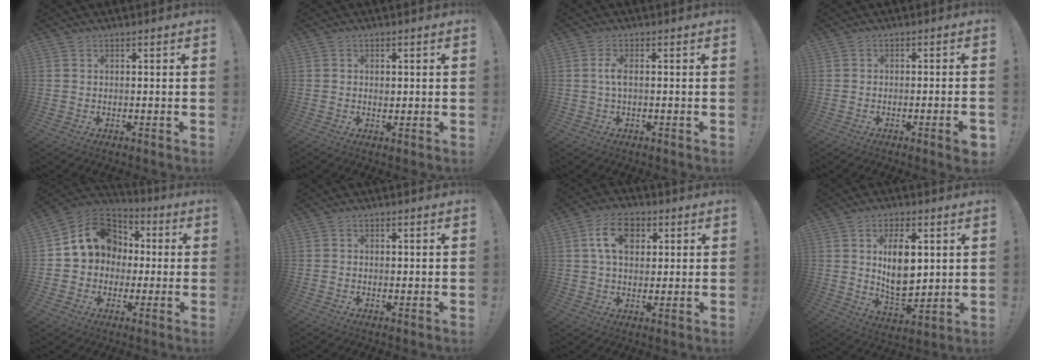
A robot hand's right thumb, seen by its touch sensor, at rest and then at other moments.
{"total": 0.9, "force": [0.5, 0.5, 0.6], "torque": [-0.004, -0.002, 0.007]}
{"total": 2.9, "force": [-0.1, 0.6, 2.8], "torque": [-0.062, 0.002, -0.007]}
{"total": 3.9, "force": [-1.6, 0.0, 3.6], "torque": [-0.051, -0.001, -0.021]}
{"total": 13.9, "force": [2.9, 11.9, 6.5], "torque": [-0.085, 0.002, 0.062]}
{"total": 0.5, "force": [0.4, 0.3, 0.2], "torque": [0.003, -0.003, 0.006]}
{"total": 10.5, "force": [4.1, 6.8, 7.0], "torque": [-0.104, 0.005, 0.074]}
{"total": 12.4, "force": [3.5, 6.9, 9.7], "torque": [-0.164, -0.022, 0.058]}